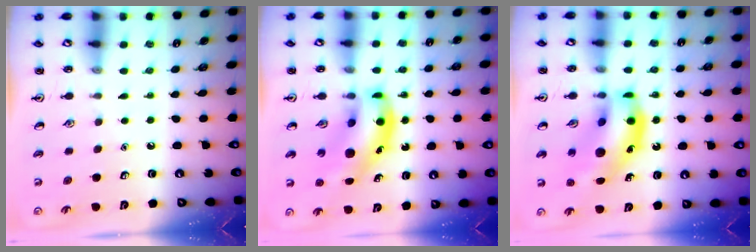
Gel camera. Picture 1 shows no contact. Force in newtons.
{"total": 12.1, "press": 11.6, "slide": 3.4}
{"total": 16.5, "press": 15.8, "slide": 4.8}